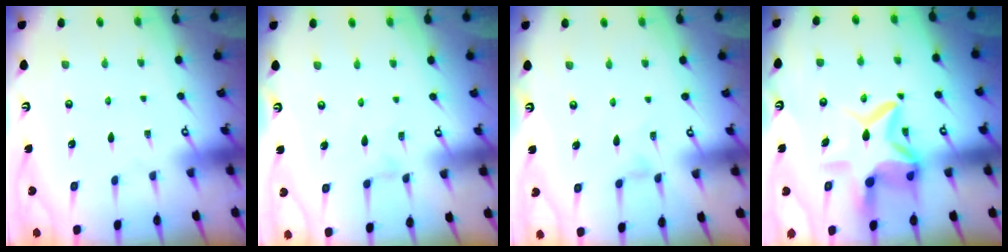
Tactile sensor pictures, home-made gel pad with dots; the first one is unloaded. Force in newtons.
{"total": 1.0, "press": 1.0, "slide": 0.2}
{"total": 1.3, "press": 1.3, "slide": 0.2}
{"total": 11.9, "press": 11.8, "slide": 1.9}